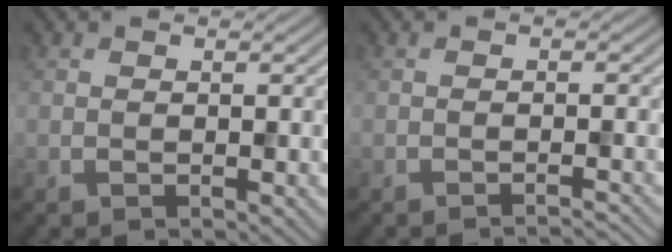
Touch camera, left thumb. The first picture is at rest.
{"total": 1.8, "force": [-1.5, 0.2, 1.0], "torque": [-0.002, 0.002, -0.030]}